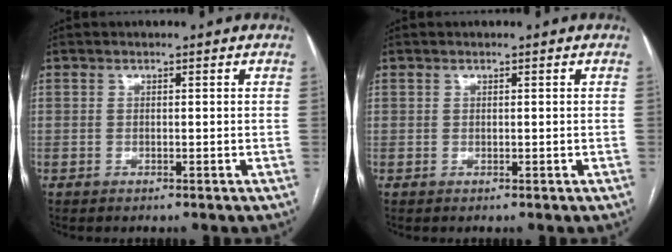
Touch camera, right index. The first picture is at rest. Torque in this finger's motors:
{"motor_torque": [0.00, 0.00, 0.00, 0.00]}